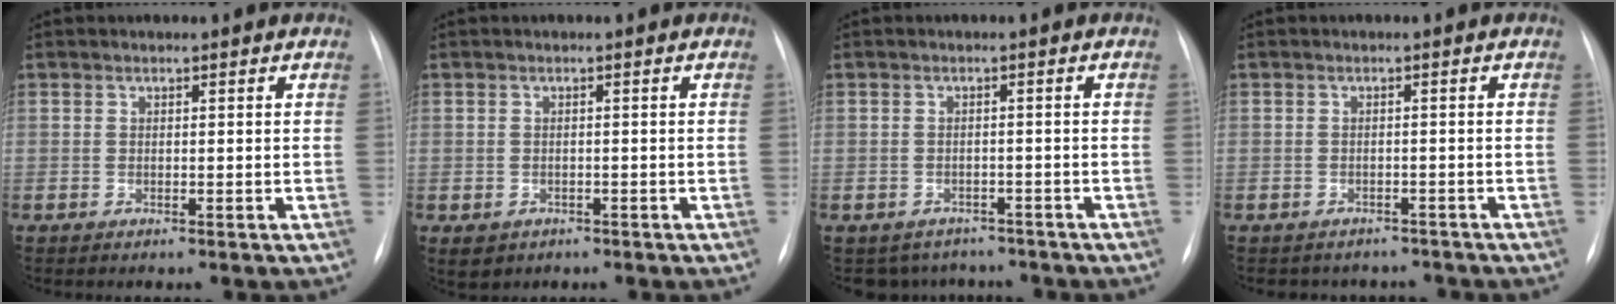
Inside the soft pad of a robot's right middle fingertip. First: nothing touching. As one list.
[{"total": 2.9, "force": [-1.6, 2.4, 0.7], "torque": [-0.006, 0.000, -0.017]}, {"total": 5.3, "force": [-4.5, 2.8, -0.1], "torque": [0.009, 0.014, -0.056]}, {"total": 5.4, "force": [-4.7, 2.5, 0.0], "torque": [0.004, 0.014, -0.051]}]